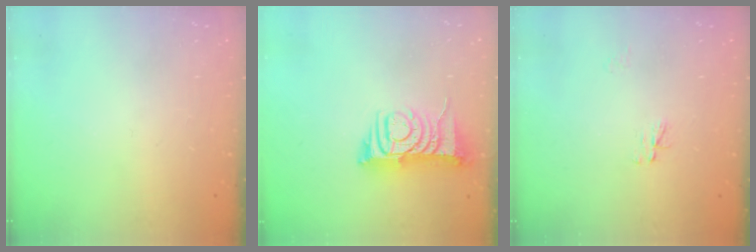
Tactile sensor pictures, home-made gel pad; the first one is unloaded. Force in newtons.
{"total": 9.0, "press": 8.9, "slide": 1.0}
{"total": 3.0, "press": 3.0, "slide": 0.4}